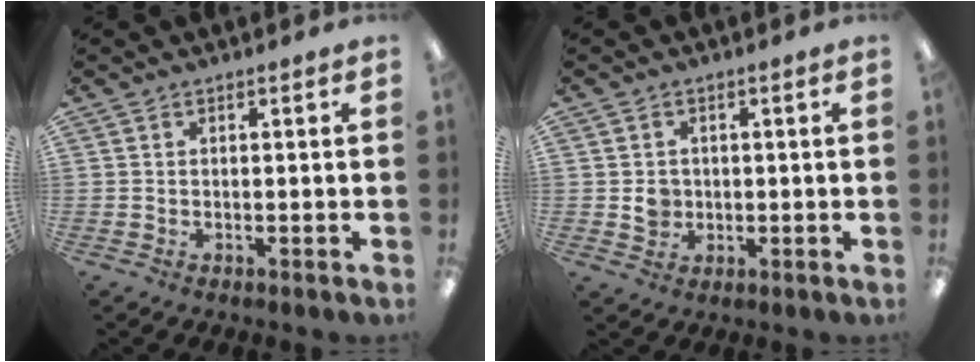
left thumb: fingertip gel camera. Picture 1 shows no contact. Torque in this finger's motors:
{"motor_torque": [0.12, 0.97, 0.32, -0.42, 0.01]}